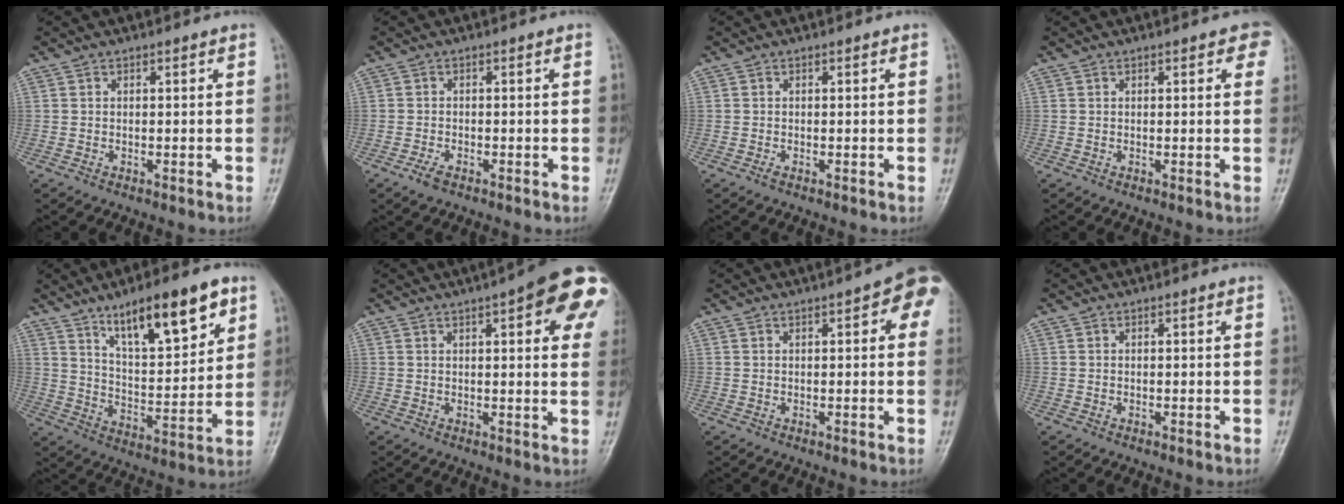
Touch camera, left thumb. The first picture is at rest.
{"total": 2.0, "force": [-1.4, 0.8, 1.1], "torque": [-0.031, 0.004, -0.028]}
{"total": 0.5, "force": [-0.4, 0.1, 0.4], "torque": [-0.009, 0.002, -0.006]}
{"total": 3.3, "force": [1.4, 1.4, 2.6], "torque": [-0.011, 0.000, 0.008]}
{"total": 16.3, "force": [9.5, 5.2, 12.1], "torque": [-0.161, -0.043, 0.162]}
{"total": 16.8, "force": [6.7, 5.0, 14.6], "torque": [-0.163, -0.005, 0.075]}
{"total": 7.8, "force": [2.9, 2.7, 6.7], "torque": [-0.064, 0.005, 0.025]}
{"total": 0.0}